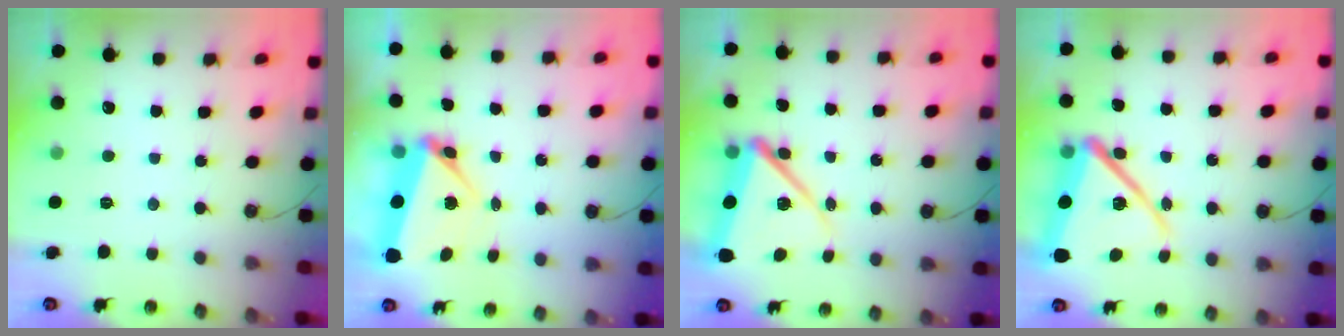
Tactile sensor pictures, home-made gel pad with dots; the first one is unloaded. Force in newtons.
{"total": 6.8, "press": 6.5, "slide": 2.2}
{"total": 14.3, "press": 14.2, "slide": 1.6}
{"total": 19.4, "press": 19.4, "slide": 1.6}